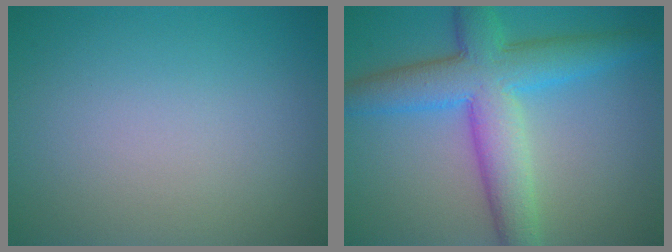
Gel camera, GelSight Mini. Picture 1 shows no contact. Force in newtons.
{"total": 8.0, "press": 8.0, "slide": 0.3}